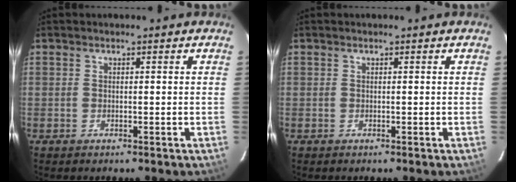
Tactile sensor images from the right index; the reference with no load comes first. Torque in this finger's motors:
{"motor_torque": [0.00, 0.00, 0.00, 0.00]}